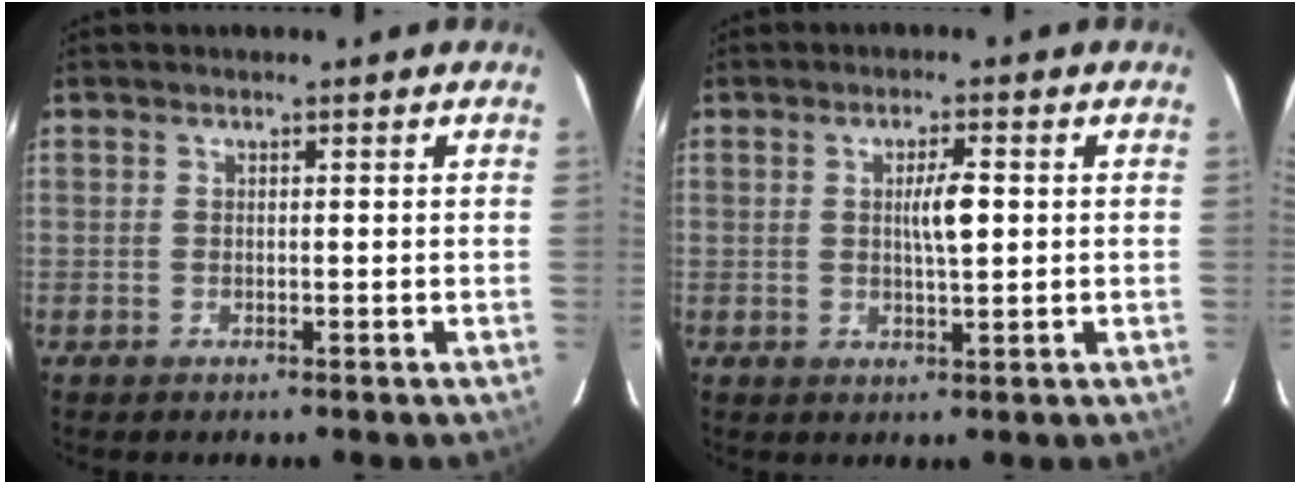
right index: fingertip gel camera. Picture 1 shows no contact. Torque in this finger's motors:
{"motor_torque": [0.39, 0.07, 0.08, 0.05]}